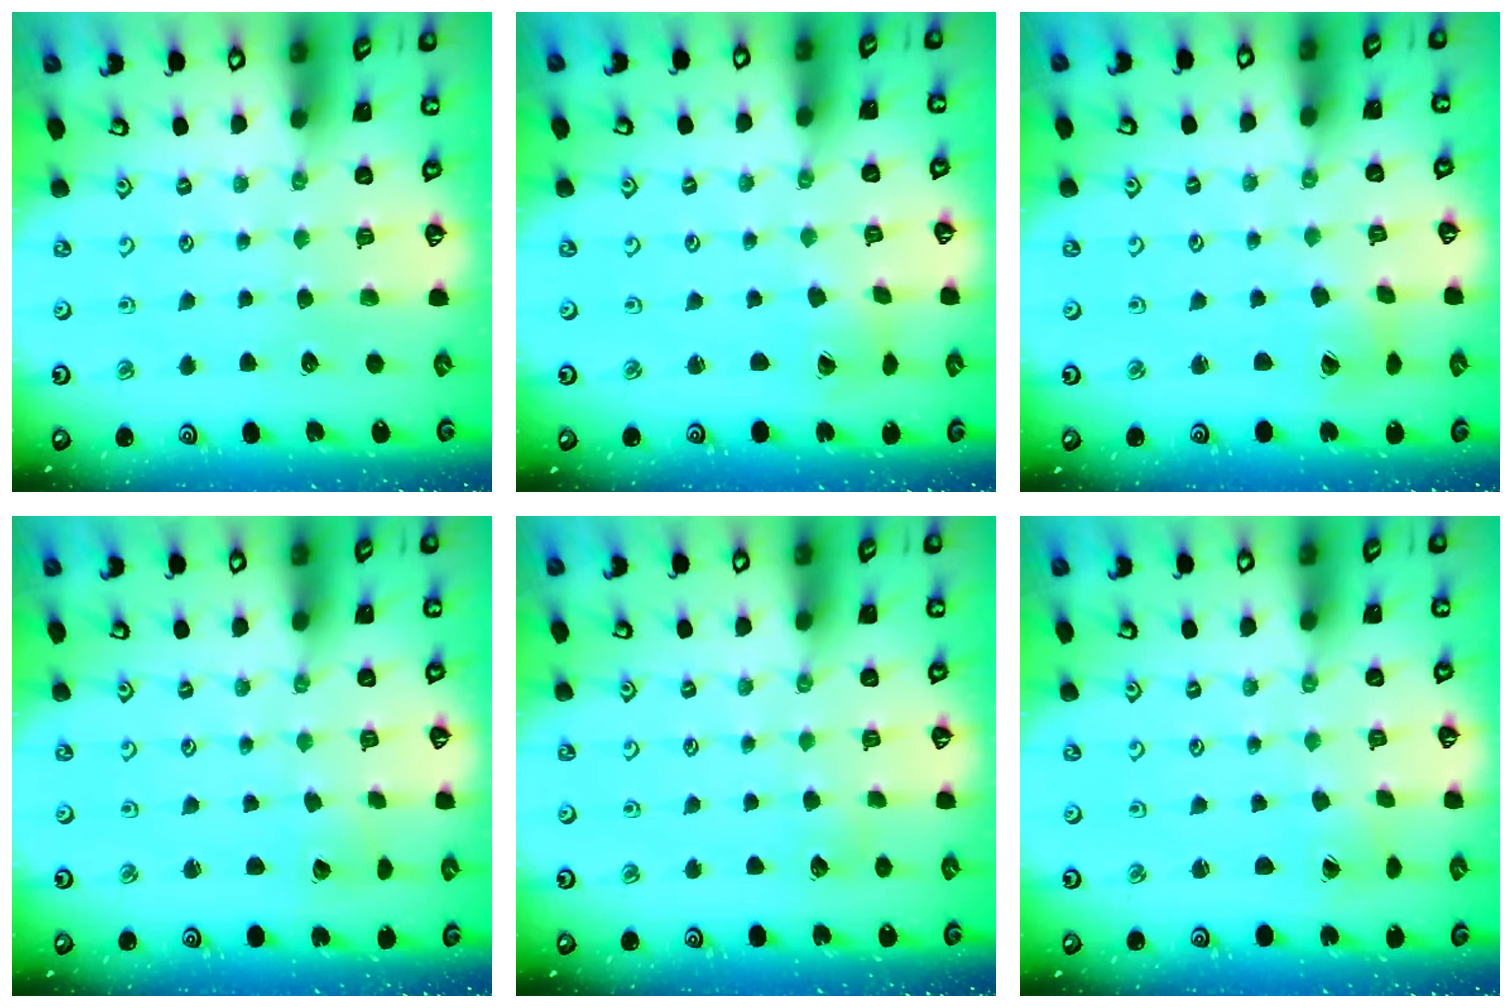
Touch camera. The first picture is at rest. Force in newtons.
{"total": 1.2, "press": 1.2, "slide": 0.2}
{"total": 2.4, "press": 2.4, "slide": 0.4}
{"total": 2.0, "press": 2.0, "slide": 0.1}
{"total": 2.7, "press": 2.7, "slide": 0.3}
{"total": 1.4, "press": 1.4, "slide": 0.3}